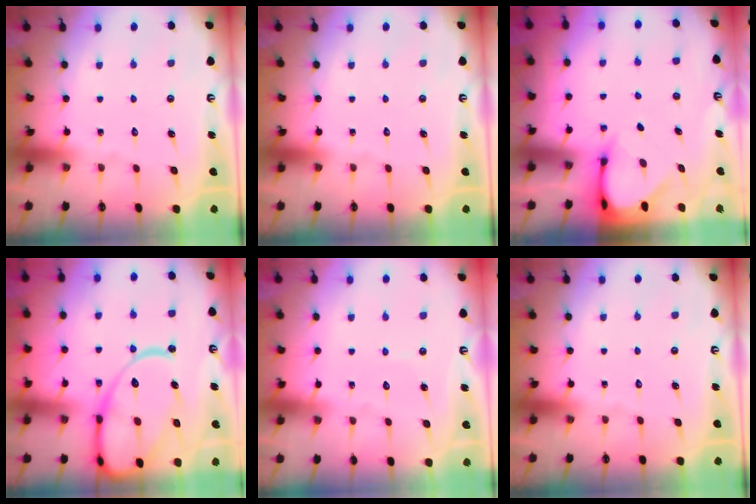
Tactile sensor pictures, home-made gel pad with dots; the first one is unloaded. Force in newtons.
{"total": 0.0}
{"total": 3.6, "press": 3.5, "slide": 0.2}
{"total": 19.6, "press": 19.5, "slide": 1.9}
{"total": 2.7, "press": 2.6, "slide": 0.3}
{"total": 0.0}